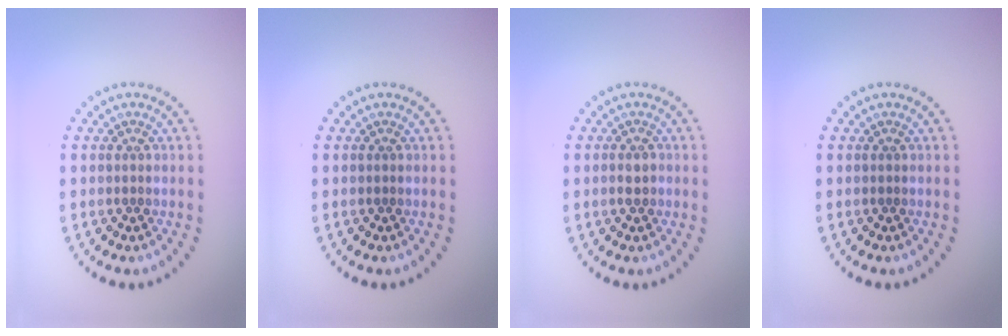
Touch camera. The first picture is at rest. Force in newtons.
{"total": 0.0}
{"total": 1.1, "press": 1.0, "slide": 0.2}
{"total": 0.0}